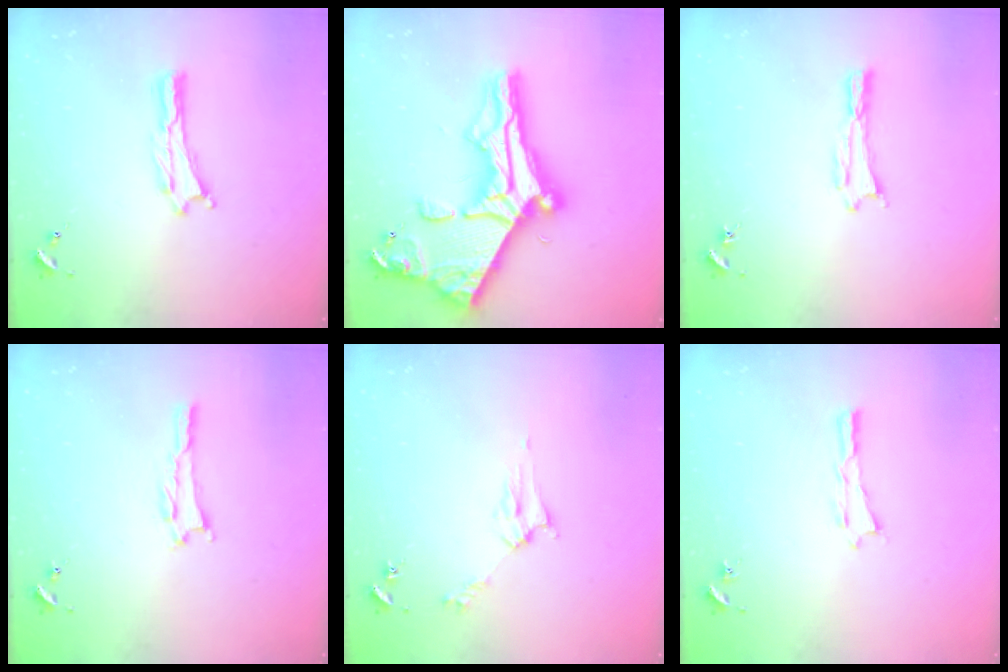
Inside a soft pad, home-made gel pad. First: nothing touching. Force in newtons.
{"total": 14.3, "press": 14.3, "slide": 1.2}
{"total": 0.7, "press": 0.7, "slide": 0.1}
{"total": 0.5, "press": 0.5, "slide": 0.1}
{"total": 2.8, "press": 2.8, "slide": 0.3}
{"total": 0.0}